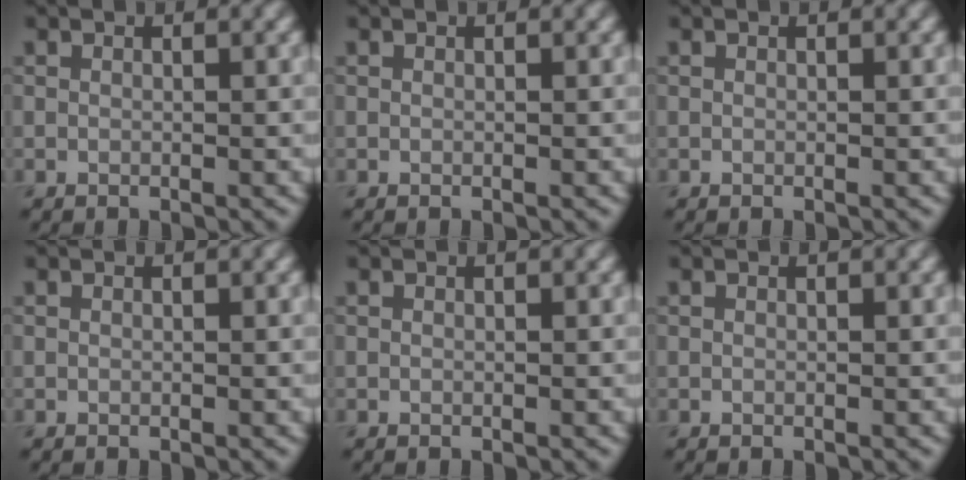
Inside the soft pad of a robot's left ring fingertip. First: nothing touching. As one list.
[{"total": 0.0}, {"total": 0.0}, {"total": 0.0}, {"total": 0.0}, {"total": 0.0}]